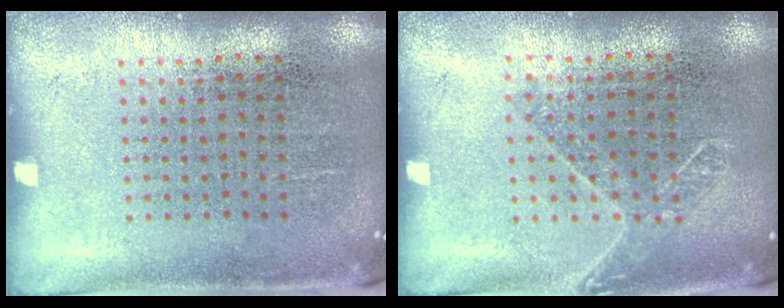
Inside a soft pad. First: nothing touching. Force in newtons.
{"total": 1.3, "press": 1.1, "slide": 0.7}